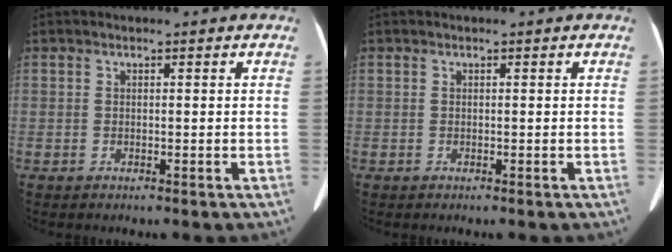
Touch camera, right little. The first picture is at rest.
{"total": 0.0}